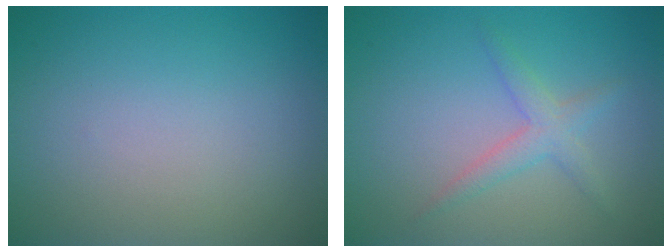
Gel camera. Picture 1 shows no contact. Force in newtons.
{"total": 2.1, "press": 2.1, "slide": 0.1}